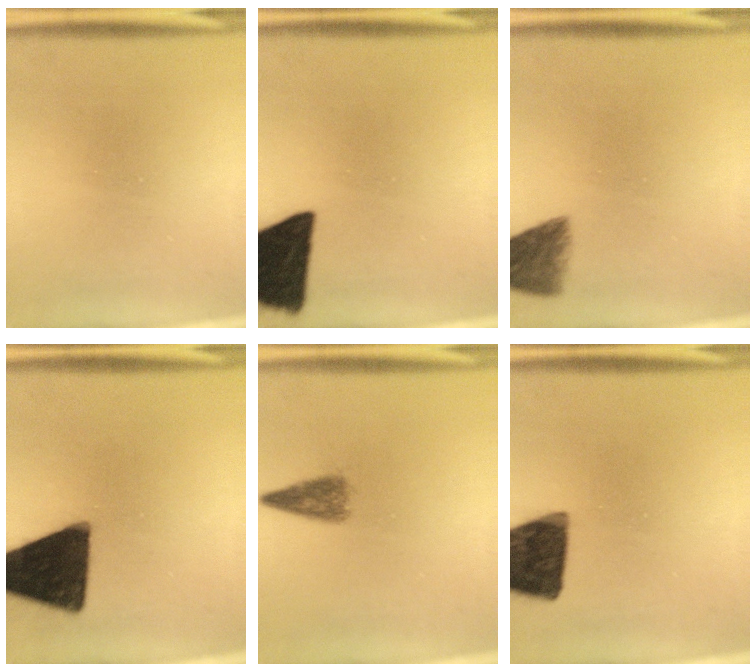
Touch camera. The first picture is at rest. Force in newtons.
{"total": 18.1}
{"total": 5.6}
{"total": 17.1}
{"total": 4.0}
{"total": 15.0}